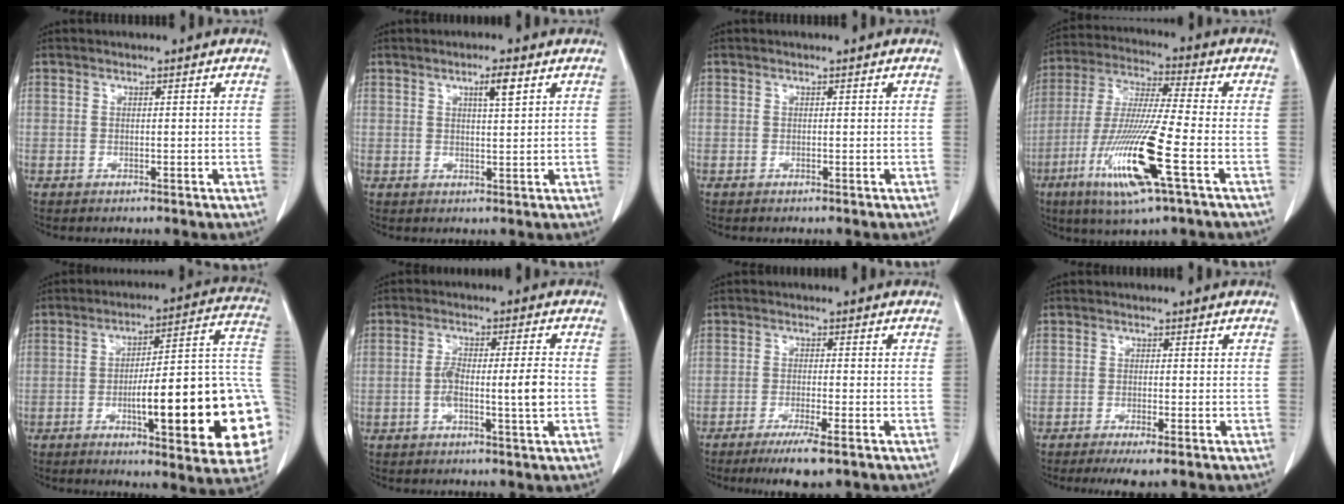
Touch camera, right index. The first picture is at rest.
{"total": 3.1, "force": [1.5, 0.2, 2.7], "torque": [-0.046, 0.000, 0.025]}
{"total": 0.0}
{"total": 16.0, "force": [-6.2, 0.2, 14.8], "torque": [-0.305, -0.026, -0.117]}
{"total": 24.1, "force": [-5.2, 3.6, 23.2], "torque": [-0.223, 0.018, -0.067]}
{"total": 6.4, "force": [-1.2, 0.5, 6.2], "torque": [-0.115, 0.008, -0.021]}
{"total": 6.3, "force": [-4.2, 0.2, 4.6], "torque": [-0.076, -0.016, -0.068]}
{"total": 4.2, "force": [-2.9, 0.2, 3.0], "torque": [-0.046, -0.011, -0.044]}